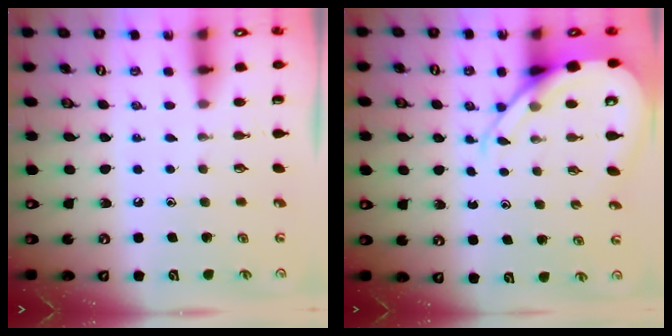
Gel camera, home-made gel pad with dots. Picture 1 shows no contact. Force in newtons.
{"total": 9.2, "press": 9.2, "slide": 0.9}